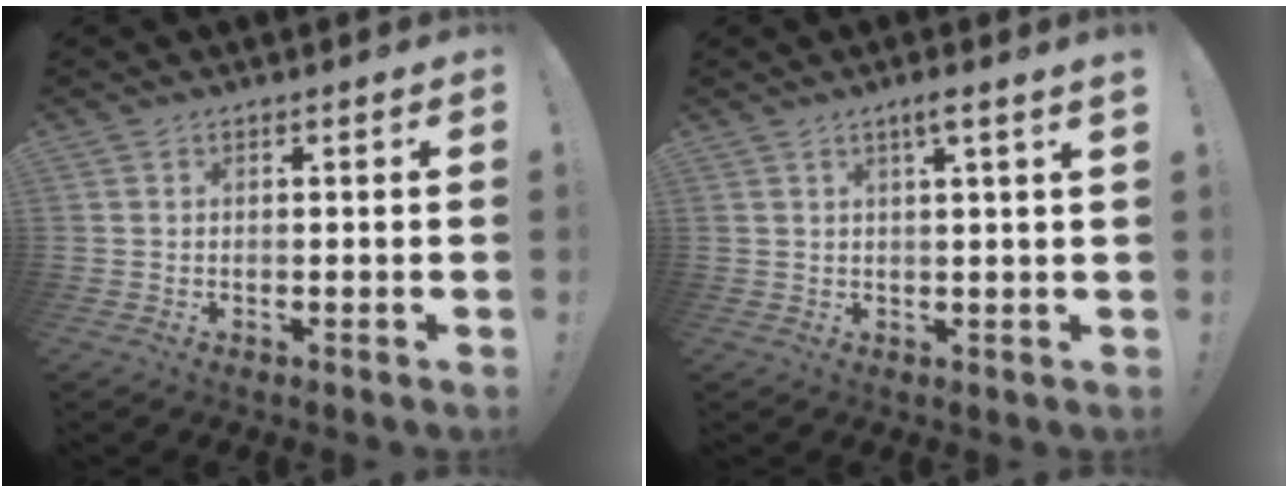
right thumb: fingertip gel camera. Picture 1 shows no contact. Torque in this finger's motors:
{"motor_torque": [0.00, 0.00, 0.18, 0.17, 0.00]}